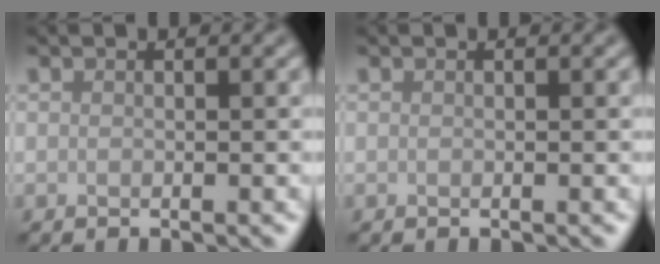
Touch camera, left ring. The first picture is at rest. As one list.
[{"total": 0.0}]